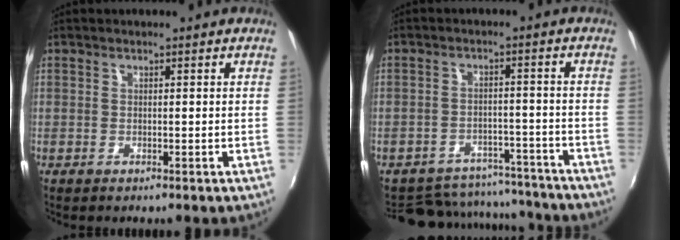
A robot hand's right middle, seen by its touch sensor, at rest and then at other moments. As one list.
[{"total": 15.6, "force": [-13.3, 7.0, 4.2], "torque": [-0.103, 0.029, -0.161]}]